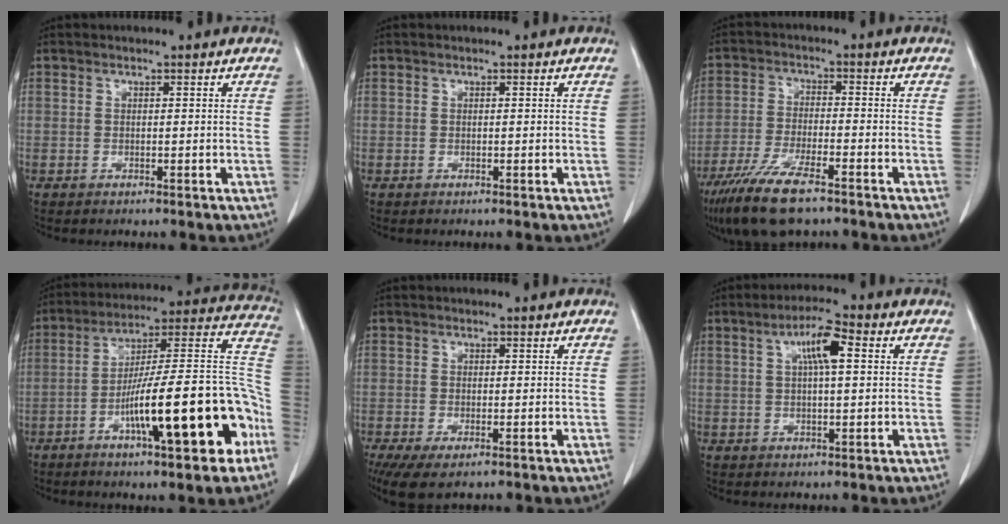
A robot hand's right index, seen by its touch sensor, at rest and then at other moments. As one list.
[{"total": 0.0}, {"total": 11.1, "force": [-7.9, 2.4, 7.5], "torque": [-0.142, -0.026, -0.138]}, {"total": 23.3, "force": [-8.9, 3.3, 21.3], "torque": [-0.260, 0.022, -0.130]}, {"total": 5.0, "force": [-3.2, 1.7, 3.4], "torque": [-0.058, -0.015, -0.048]}, {"total": 6.0, "force": [1.8, 1.0, 5.7], "torque": [-0.102, 0.013, 0.030]}]